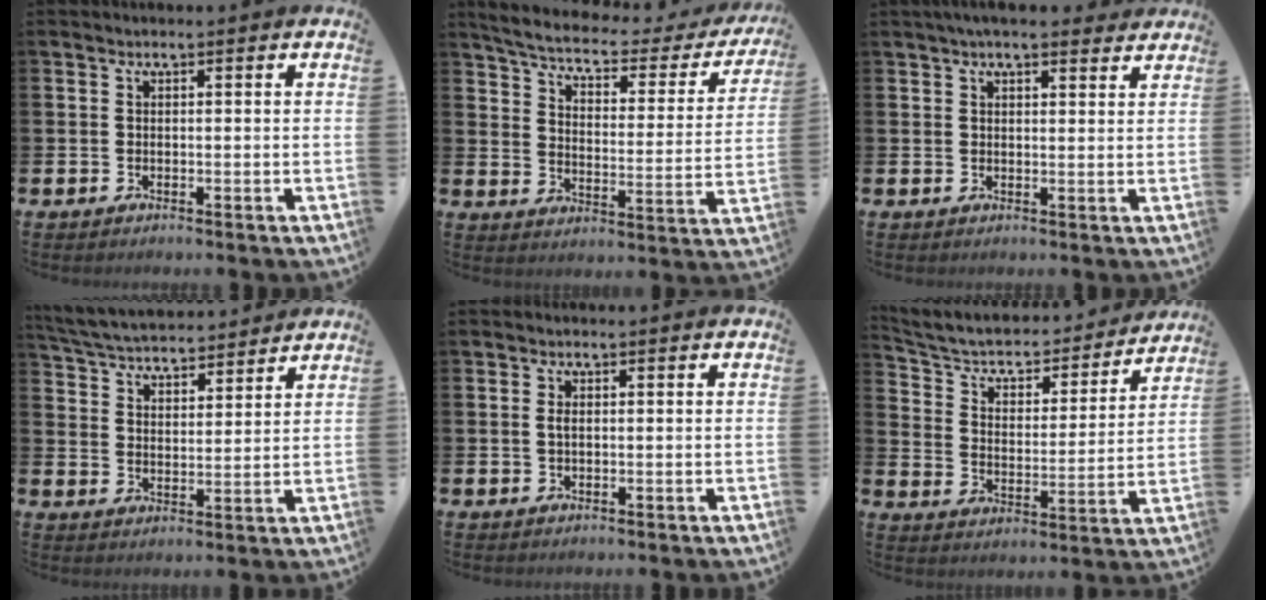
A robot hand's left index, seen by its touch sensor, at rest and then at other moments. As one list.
[{"total": 4.9, "force": [4.2, 1.4, 2.1], "torque": [-0.069, -0.032, 0.063]}, {"total": 3.6, "force": [3.3, 0.7, 1.2], "torque": [-0.025, -0.010, 0.060]}, {"total": 5.4, "force": [5.3, 0.9, 0.4], "torque": [-0.033, -0.036, 0.092]}, {"total": 1.0, "force": [0.1, 0.5, 0.9], "torque": [-0.018, 0.005, 0.000]}, {"total": 6.0, "force": [5.3, 2.2, 1.7], "torque": [-0.070, -0.038, 0.085]}]